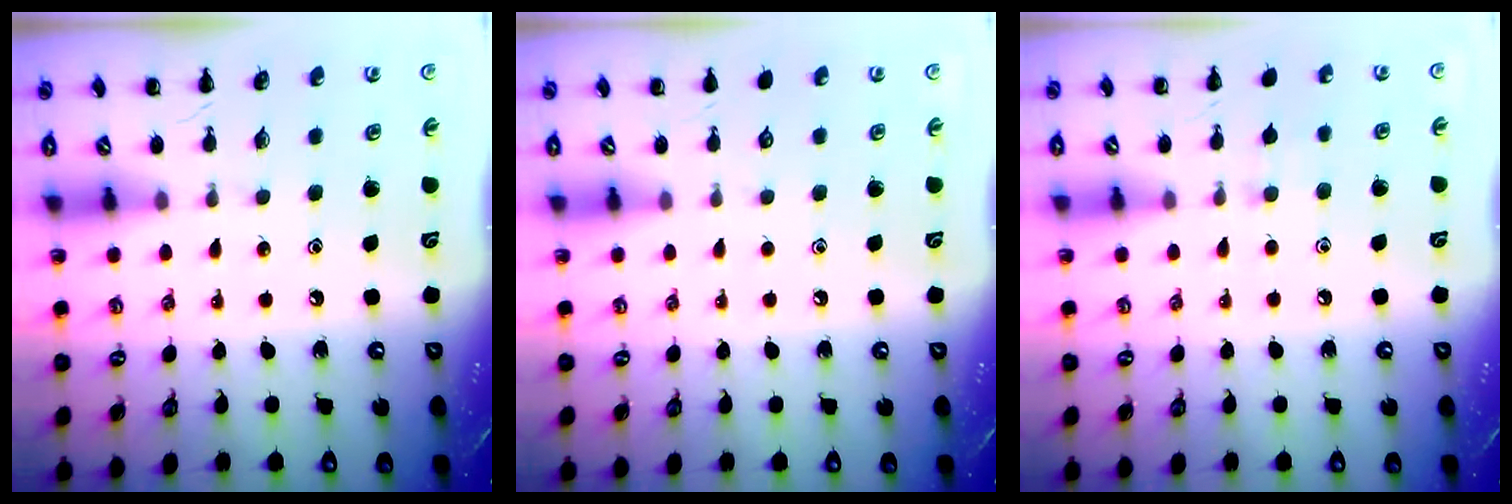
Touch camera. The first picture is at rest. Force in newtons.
{"total": 0.0}
{"total": 5.3, "press": 4.9, "slide": 2.0}